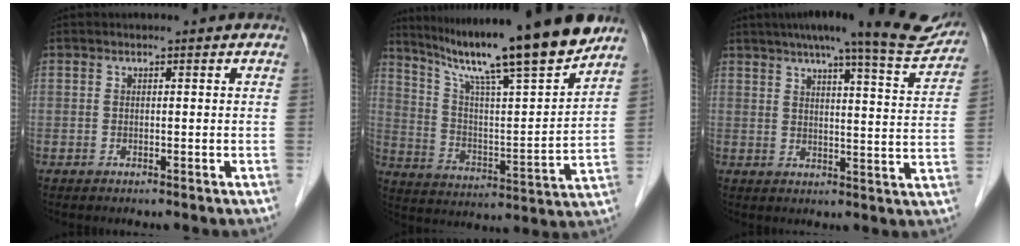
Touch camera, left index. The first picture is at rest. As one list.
[{"total": 20.0, "force": [16.5, -0.6, 11.2], "torque": [-0.182, -0.014, 0.263]}, {"total": 17.7, "force": [15.5, 1.7, 8.5], "torque": [-0.107, -0.005, 0.187]}]